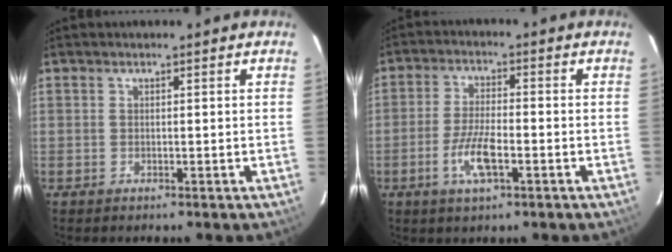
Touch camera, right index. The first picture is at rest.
{"total": 7.1, "force": [-2.9, 1.9, 6.2], "torque": [-0.132, -0.004, -0.057]}